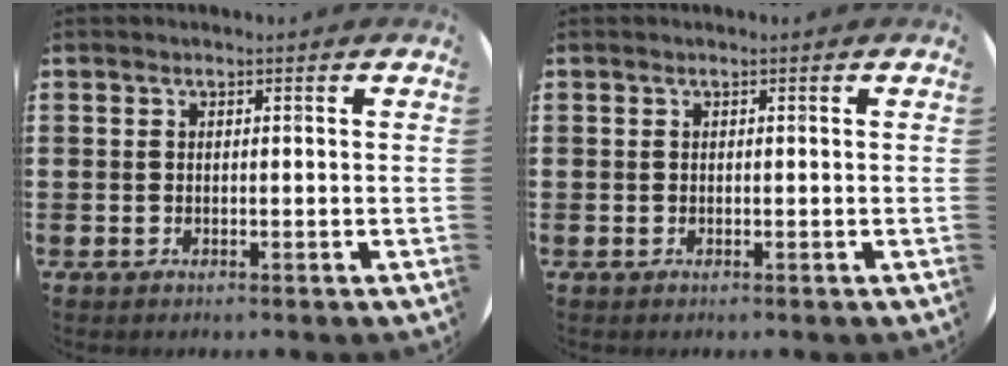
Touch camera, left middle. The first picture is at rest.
{"total": 0.0}